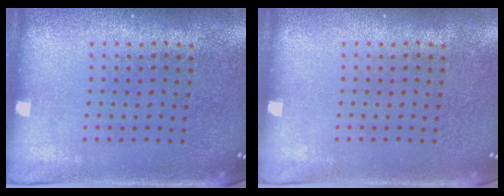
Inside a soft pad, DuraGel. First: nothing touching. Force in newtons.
{"total": 0.0}